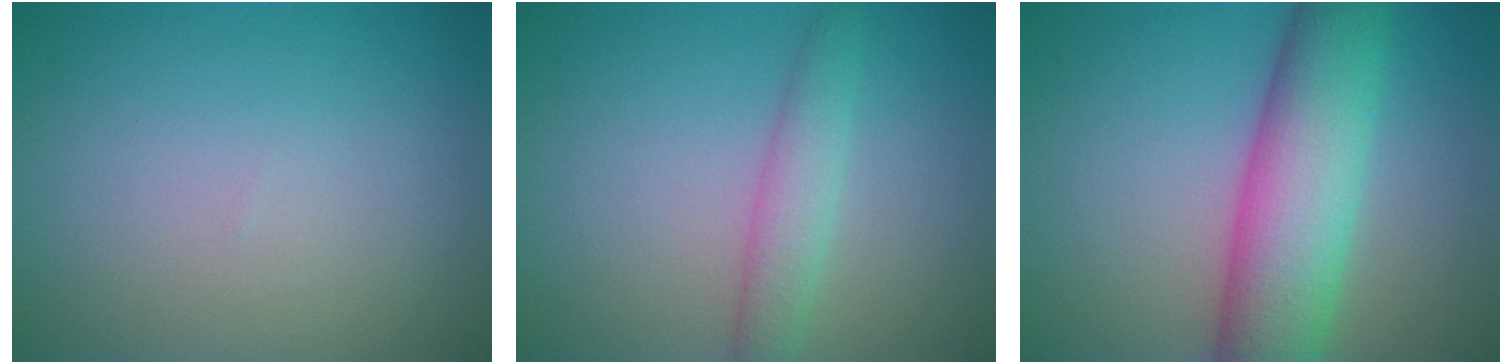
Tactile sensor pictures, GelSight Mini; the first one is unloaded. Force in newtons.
{"total": 2.6, "press": 2.6, "slide": 0.1}
{"total": 8.9, "press": 8.9, "slide": 0.2}